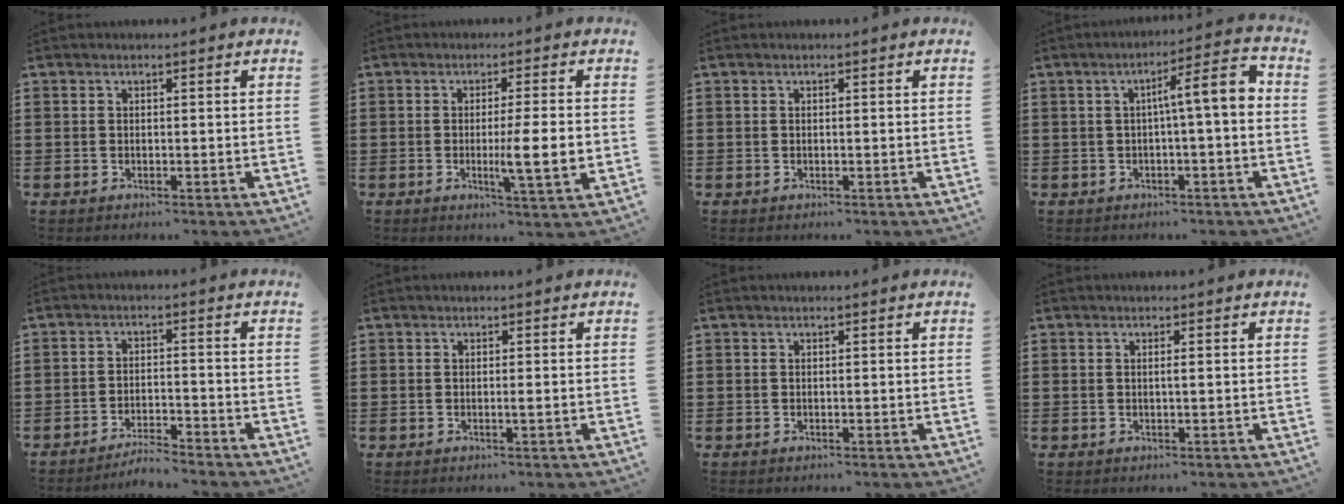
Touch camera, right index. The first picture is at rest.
{"total": 6.8, "force": [-0.8, 0.5, 6.7], "torque": [-0.112, -0.010, -0.014]}
{"total": 0.0}
{"total": 6.8, "force": [0.2, 0.8, 6.7], "torque": [-0.112, -0.002, -0.007]}
{"total": 3.4, "force": [-3.4, 0.0, 0.5], "torque": [-0.013, 0.002, -0.071]}
{"total": 0.7, "force": [-0.1, 0.0, 0.6], "torque": [-0.011, -0.004, -0.002]}
{"total": 0.0}
{"total": 0.6, "force": [0.0, 0.0, 0.6], "torque": [-0.012, -0.002, 0.001]}